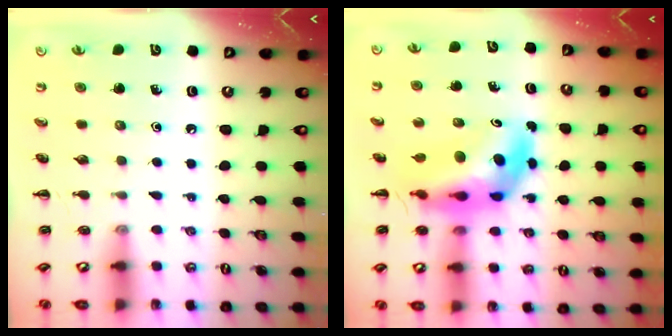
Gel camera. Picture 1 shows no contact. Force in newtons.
{"total": 11.6, "press": 11.1, "slide": 3.3}